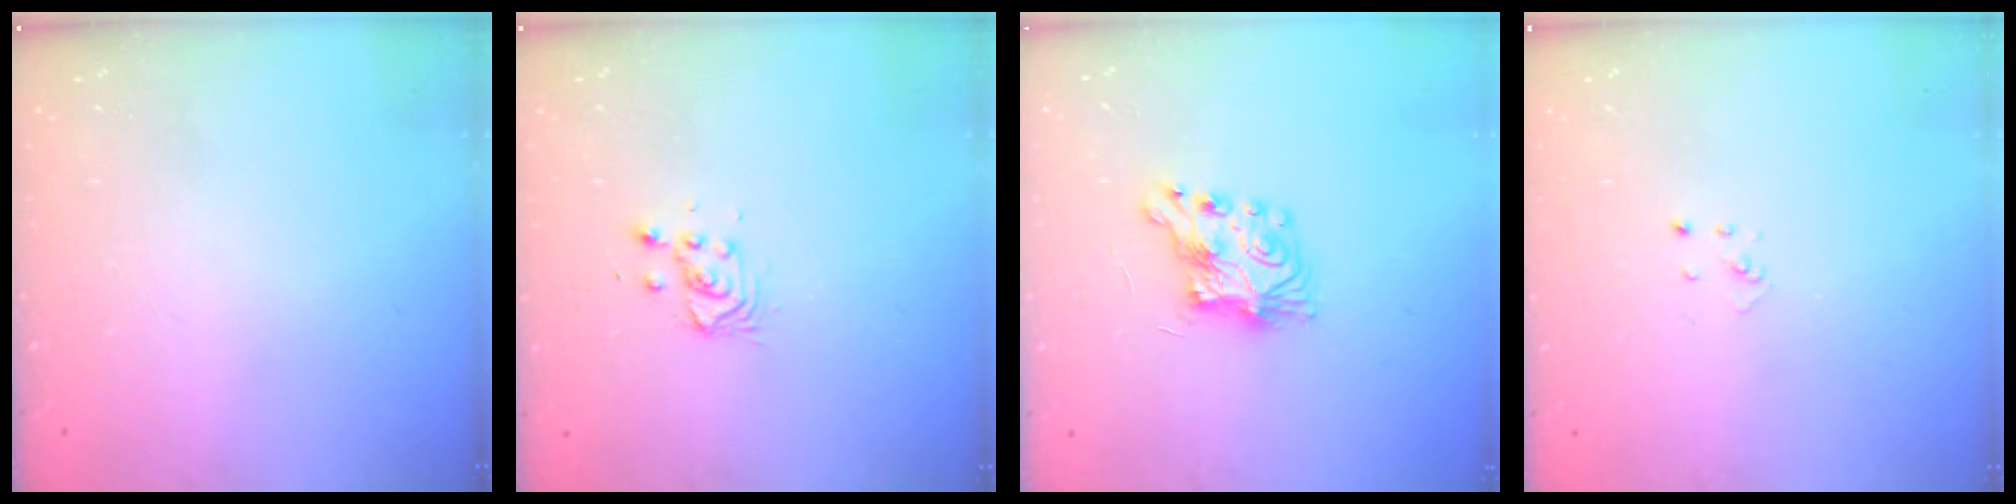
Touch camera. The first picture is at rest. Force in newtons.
{"total": 3.1, "press": 3.1, "slide": 0.3}
{"total": 7.3, "press": 7.3, "slide": 0.1}
{"total": 2.1, "press": 2.1, "slide": 0.1}